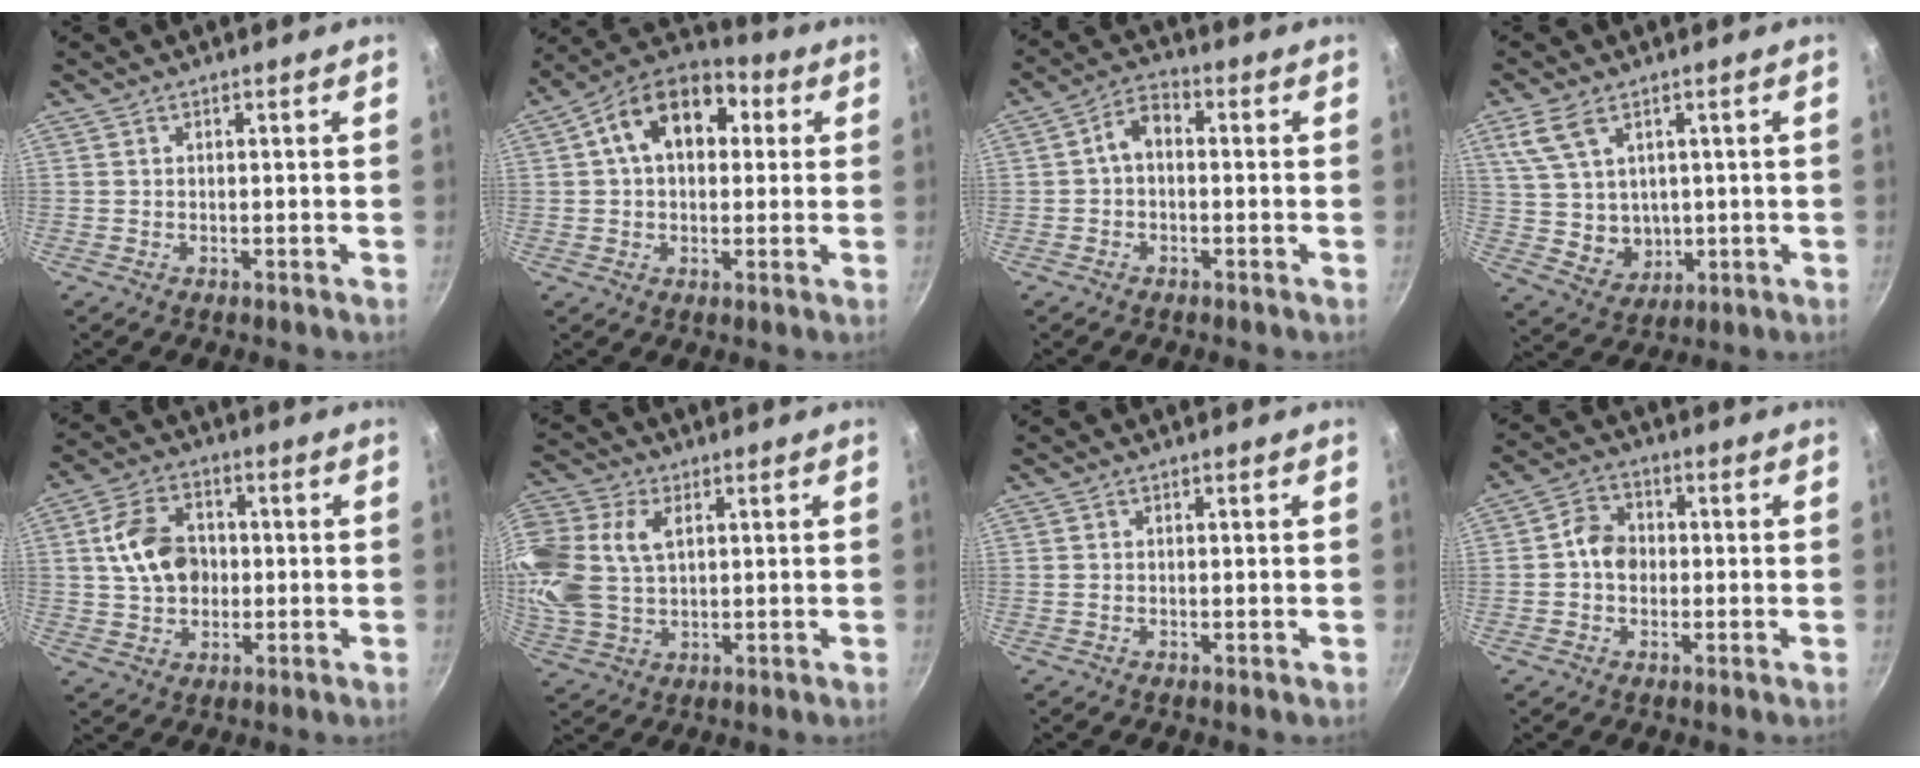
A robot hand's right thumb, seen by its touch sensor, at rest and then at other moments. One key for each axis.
{"total": 15.6, "fx": 3.7, "fy": 10.5, "fz": 10.9, "tx": -0.144, "ty": 0.026, "tz": 0.037}
{"total": 5.0, "fx": -0.3, "fy": 3.3, "fz": 3.8, "tx": -0.064, "ty": 0.021, "tz": -0.015}
{"total": 9.7, "fx": 3.6, "fy": 6.9, "fz": 5.8, "tx": -0.096, "ty": -0.016, "tz": 0.090}
{"total": 11.5, "fx": 0.9, "fy": 8.6, "fz": 7.6, "tx": -0.114, "ty": 0.016, "tz": 0.010}
{"total": 18.8, "fx": 5.2, "fy": 13.1, "fz": 12.5, "tx": -0.301, "ty": 0.017, "tz": 0.098}
{"total": 0.0}
{"total": 5.9, "fx": -0.2, "fy": 4.9, "fz": 3.3, "tx": -0.030, "ty": 0.016, "tz": -0.015}